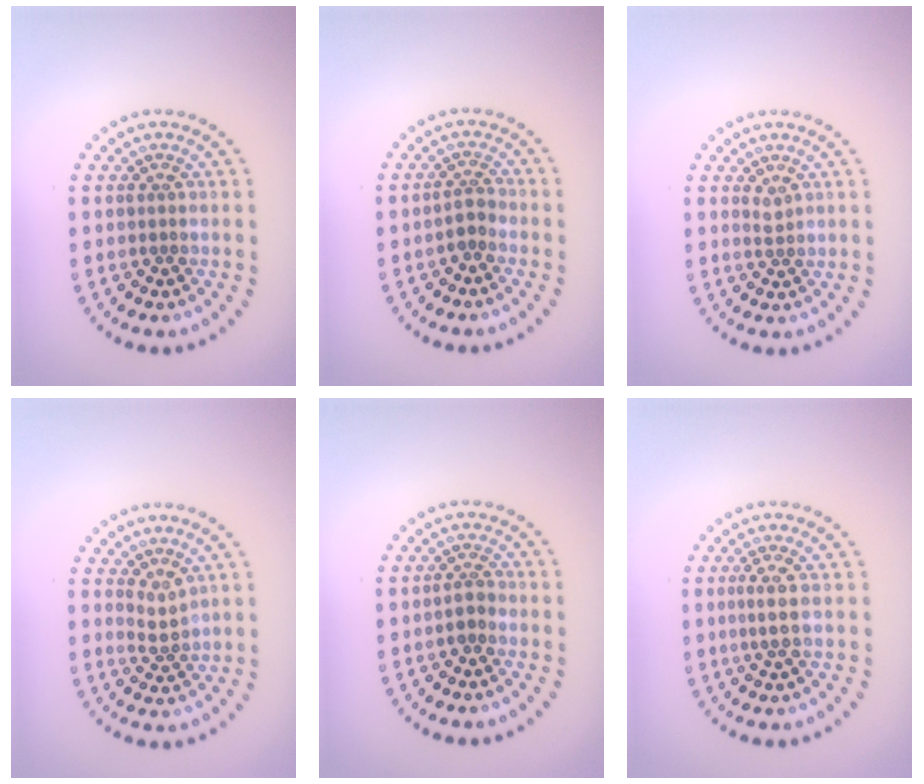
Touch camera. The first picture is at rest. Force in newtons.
{"total": 1.4, "press": 1.1, "slide": 0.8}
{"total": 0.9, "press": 0.7, "slide": 0.5}
{"total": 1.6, "press": 1.1, "slide": 1.2}
{"total": 1.3, "press": 1.1, "slide": 0.7}
{"total": 1.7, "press": 1.4, "slide": 1.0}